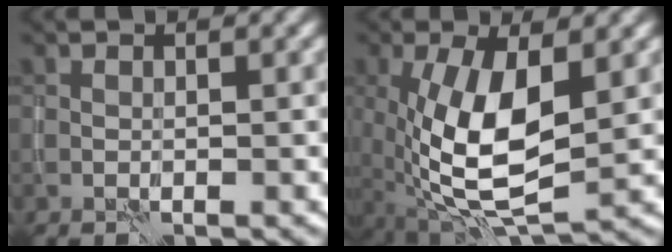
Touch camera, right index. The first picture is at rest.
{"total": 10.2, "force": [-0.3, 4.4, 9.2], "torque": [-0.183, -0.010, -0.009]}